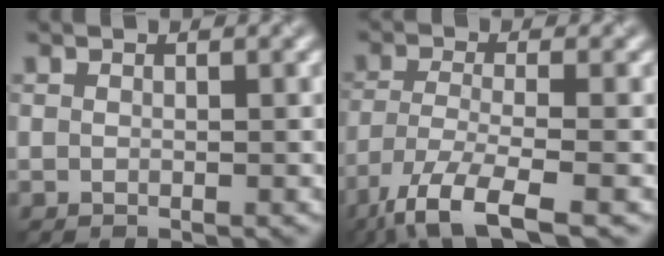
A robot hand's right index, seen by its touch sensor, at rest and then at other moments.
{"total": 7.0, "force": [-4.7, 1.6, 4.9], "torque": [-0.097, -0.011, -0.096]}